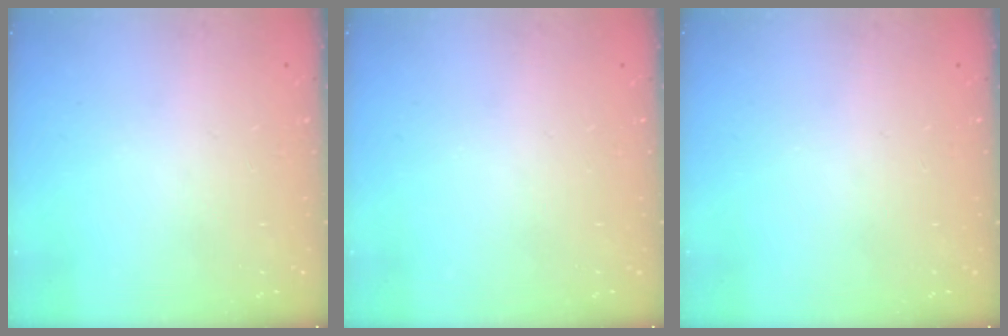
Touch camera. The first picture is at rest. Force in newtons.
{"total": 0.0}
{"total": 0.0}